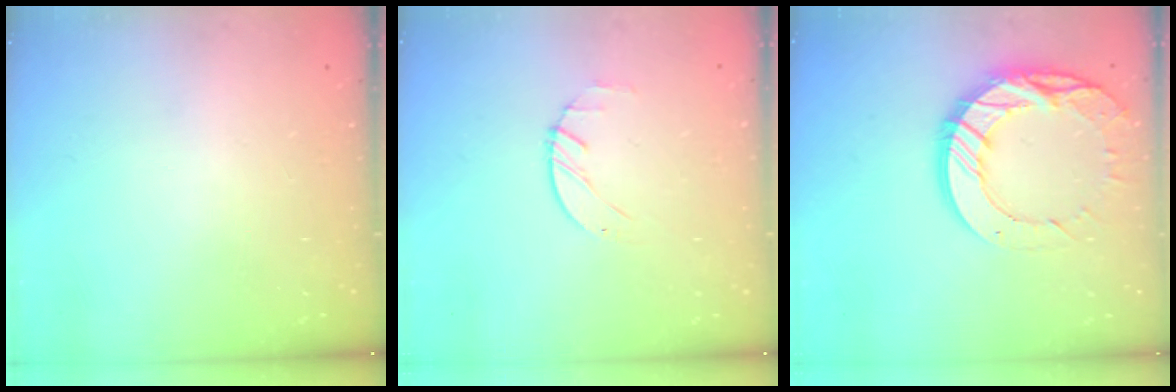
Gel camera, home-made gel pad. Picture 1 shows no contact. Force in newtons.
{"total": 1.2, "press": 1.2, "slide": 0.2}
{"total": 17.3, "press": 17.2, "slide": 1.8}